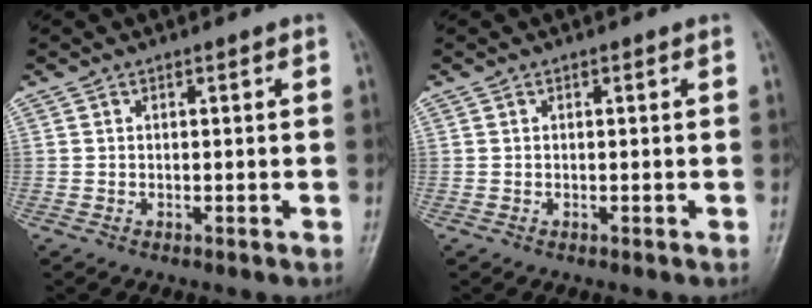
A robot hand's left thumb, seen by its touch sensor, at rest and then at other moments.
{"total": 0.0}